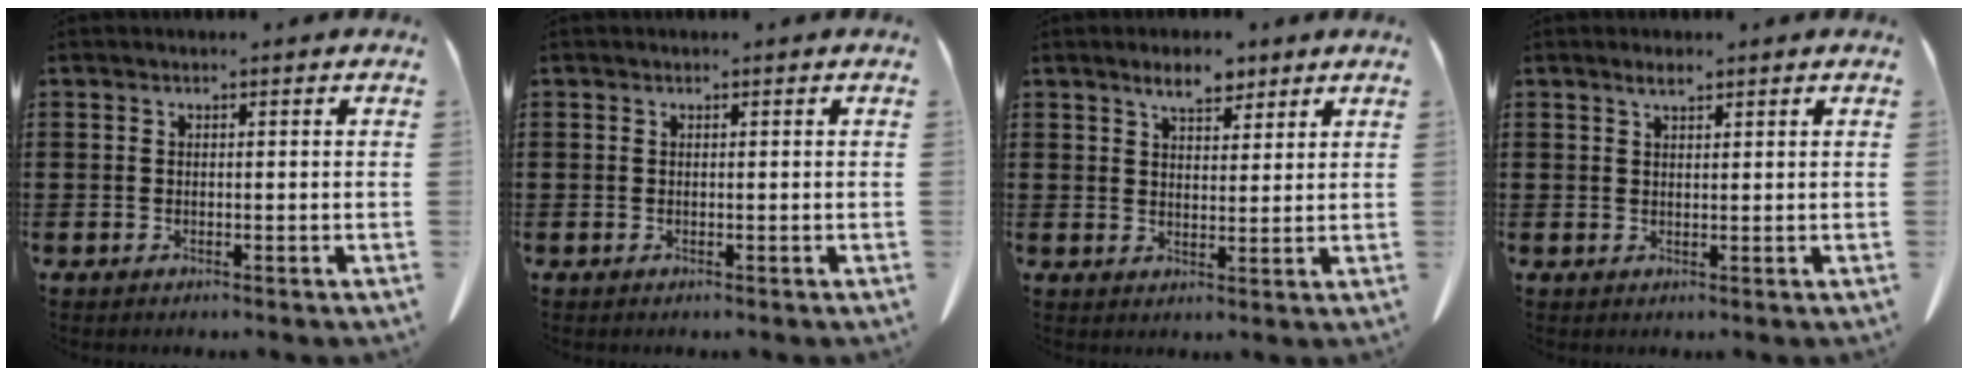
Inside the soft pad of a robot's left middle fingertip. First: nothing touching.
{"total": 0.0}
{"total": 5.0, "force": [3.9, 1.9, 2.5], "torque": [-0.042, -0.007, 0.069]}
{"total": 1.7, "force": [1.3, 0.5, 1.0], "torque": [-0.023, -0.001, 0.024]}